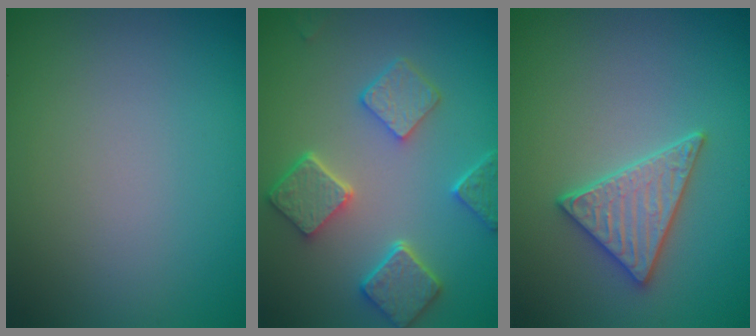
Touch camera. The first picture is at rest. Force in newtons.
{"total": 5.4, "press": 4.2, "slide": 3.3}
{"total": 3.0, "press": 2.9, "slide": 0.7}